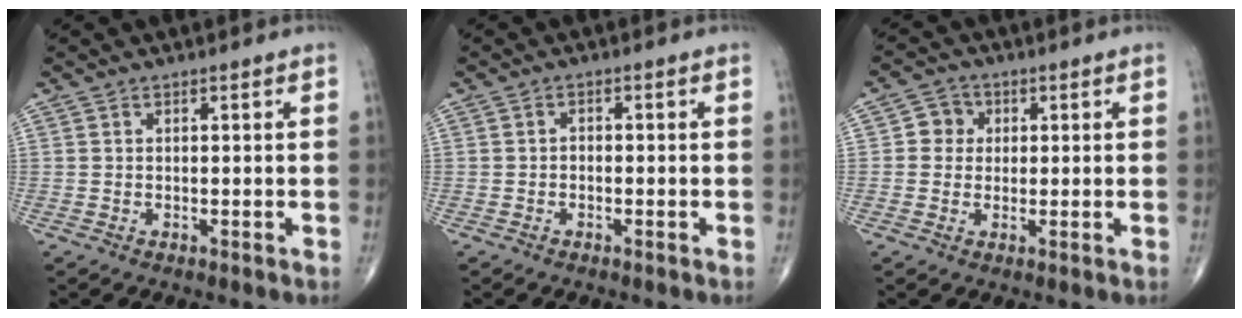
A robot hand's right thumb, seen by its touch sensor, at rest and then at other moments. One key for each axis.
{"total": 1.0, "fx": -0.5, "fy": 0.7, "fz": 0.6, "tx": -0.003, "ty": 0.005, "tz": -0.012}
{"total": 4.1, "fx": 0.6, "fy": 3.9, "fz": 1.2, "tx": 0.008, "ty": 0.006, "tz": 0.002}